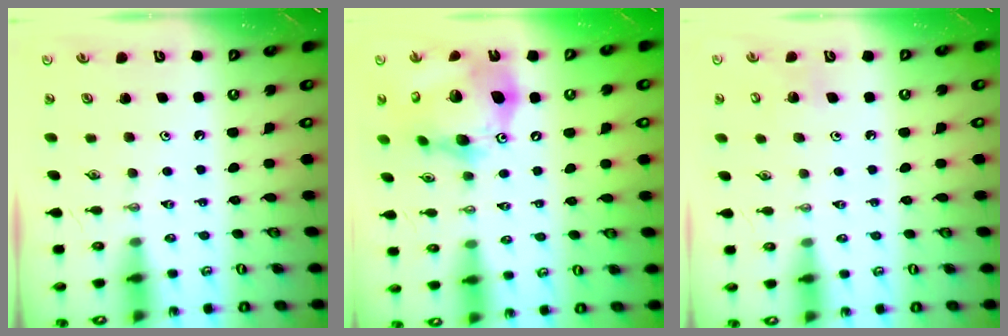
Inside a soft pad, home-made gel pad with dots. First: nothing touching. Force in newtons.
{"total": 21.2, "press": 20.9, "slide": 3.4}
{"total": 5.6, "press": 5.6, "slide": 0.9}